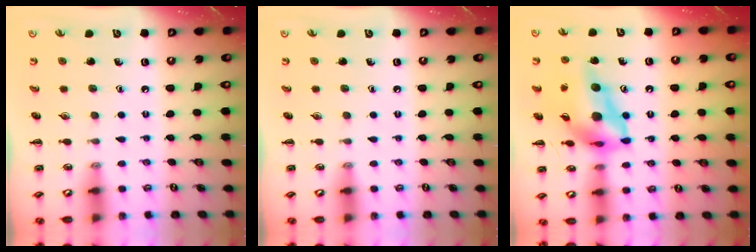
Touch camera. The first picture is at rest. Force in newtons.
{"total": 0.0}
{"total": 15.6, "press": 14.8, "slide": 5.0}